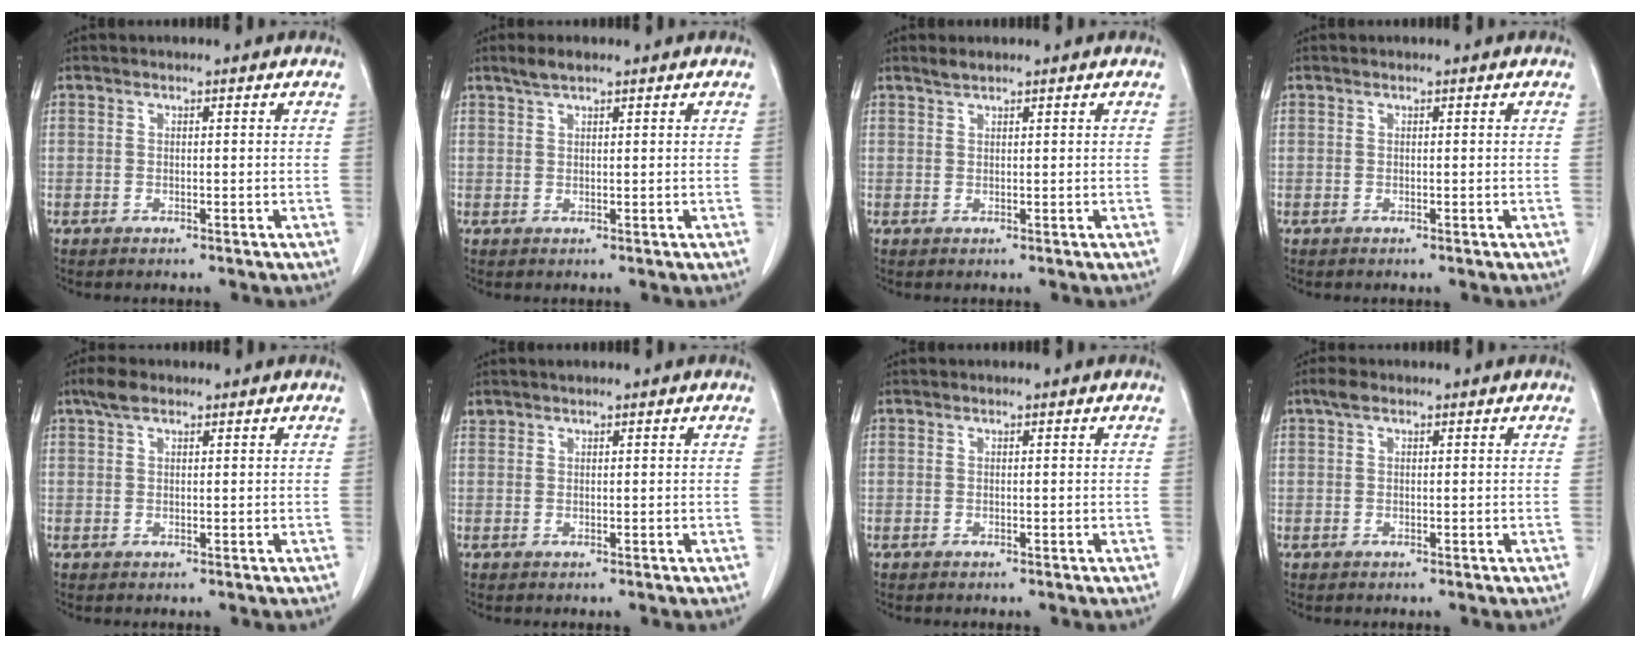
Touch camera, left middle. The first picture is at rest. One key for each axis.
{"total": 2.2, "fx": 1.8, "fy": 0.4, "fz": 1.3, "tx": -0.032, "ty": 0.006, "tz": 0.034}
{"total": 1.1, "fx": 1.1, "fy": 0.0, "fz": 0.4, "tx": -0.012, "ty": 0.002, "tz": 0.024}
{"total": 0.0}
{"total": 2.5, "fx": 1.8, "fy": 1.0, "fz": 1.5, "tx": -0.035, "ty": 0.012, "tz": 0.034}
{"total": 0.9, "fx": 0.9, "fy": 0.1, "fz": 0.2, "tx": -0.012, "ty": 0.007, "tz": 0.021}
{"total": 0.0}
{"total": 1.6, "fx": 1.0, "fy": 0.6, "fz": 1.0, "tx": -0.024, "ty": 0.015, "tz": 0.019}